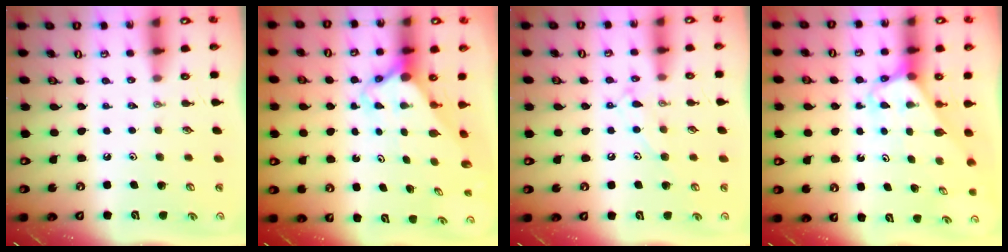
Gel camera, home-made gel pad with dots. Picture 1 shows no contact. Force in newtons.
{"total": 3.6, "press": 3.6, "slide": 0.3}
{"total": 9.4, "press": 9.4, "slide": 0.8}
{"total": 3.4, "press": 3.4, "slide": 0.2}